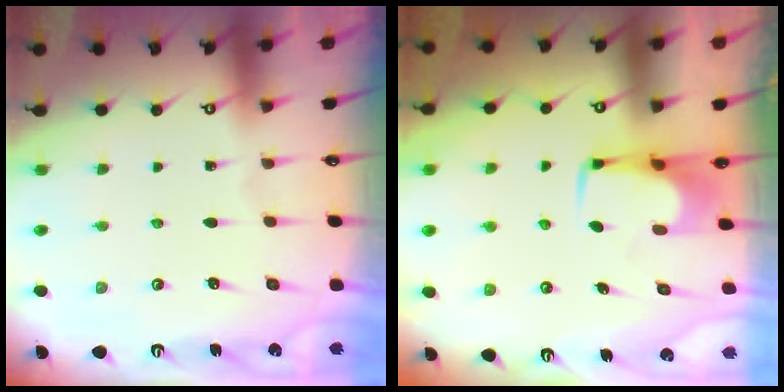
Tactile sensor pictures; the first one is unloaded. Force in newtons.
{"total": 1.7, "press": 1.5, "slide": 0.7}